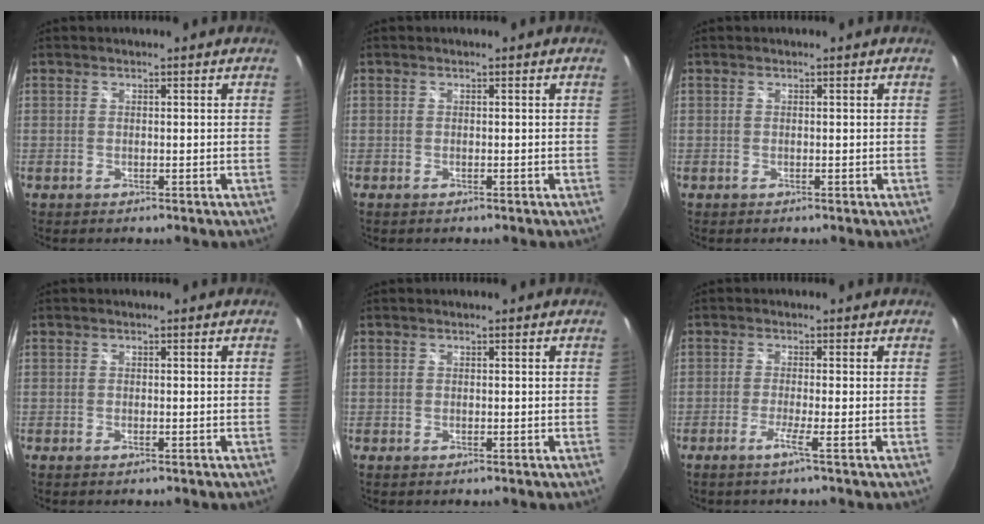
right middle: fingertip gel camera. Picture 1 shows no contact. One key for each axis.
{"total": 0.0}
{"total": 0.0}
{"total": 0.7, "fx": -0.5, "fy": 0.0, "fz": 0.5, "tx": -0.006, "ty": 0.002, "tz": -0.008}
{"total": 0.0}
{"total": 2.7, "fx": -1.5, "fy": -1.1, "fz": 1.9, "tx": -0.046, "ty": -0.004, "tz": -0.033}